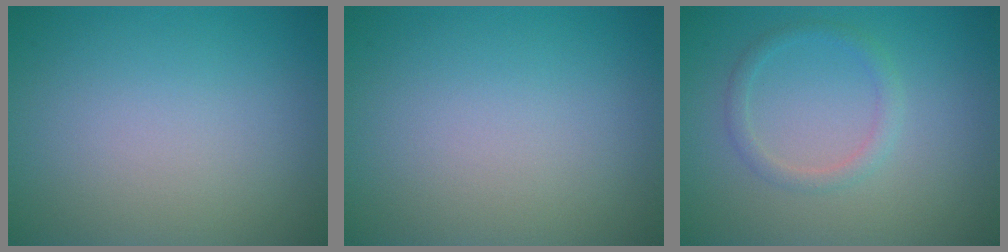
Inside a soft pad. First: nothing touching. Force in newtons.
{"total": 0.0}
{"total": 1.6, "press": 1.6, "slide": 0.1}